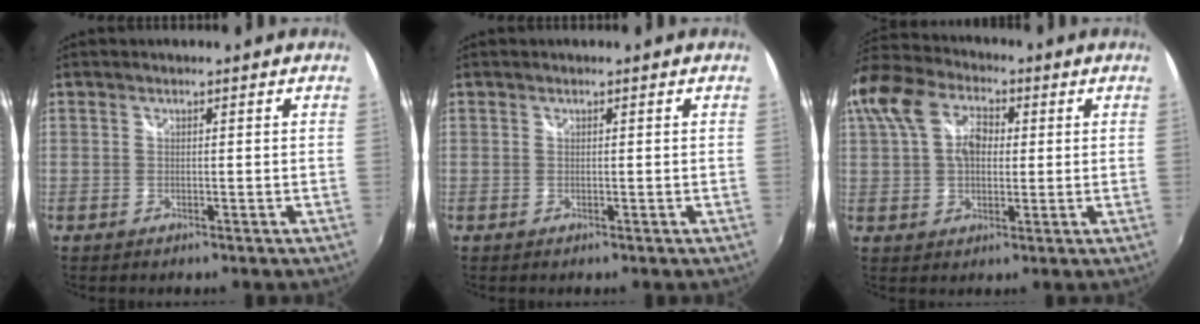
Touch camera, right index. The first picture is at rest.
{"total": 0.0}
{"total": 14.6, "force": [3.2, 10.2, 10.0], "torque": [-0.216, 0.038, 0.052]}